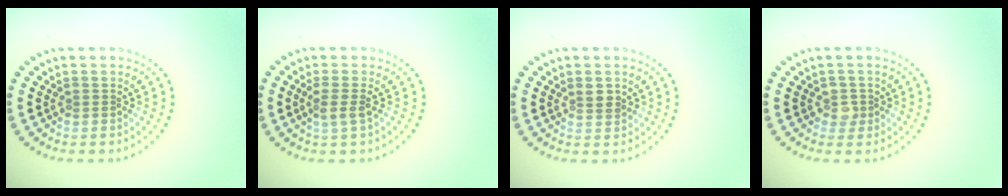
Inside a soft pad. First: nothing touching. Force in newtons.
{"total": 1.6, "press": 1.3, "slide": 0.9}
{"total": 1.4, "press": 1.3, "slide": 0.6}
{"total": 1.4, "press": 1.2, "slide": 0.7}